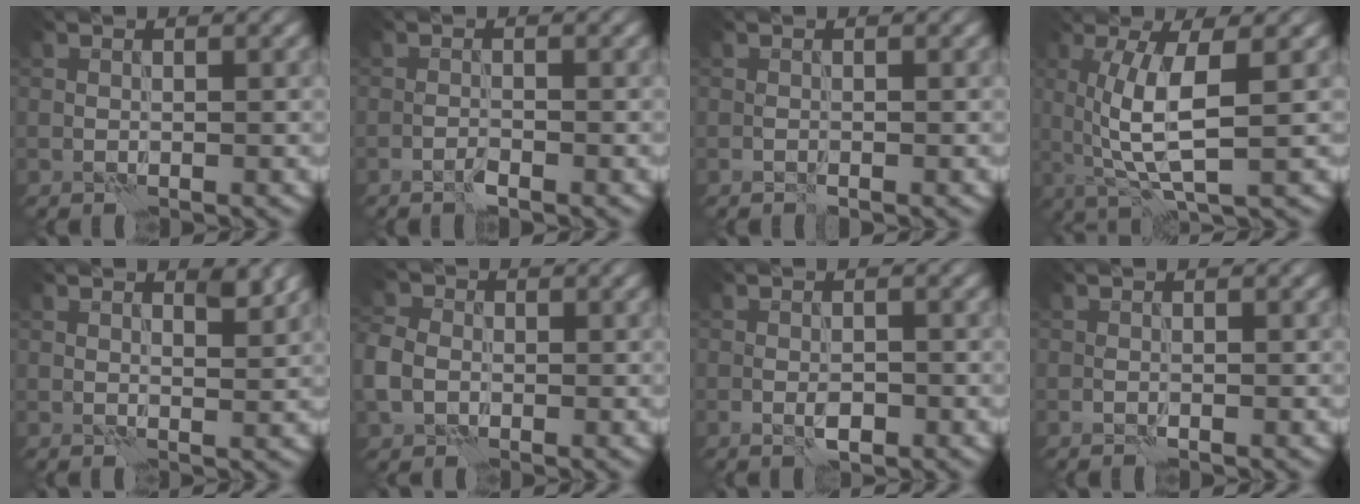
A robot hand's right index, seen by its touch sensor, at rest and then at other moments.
{"total": 0.6, "force": [-0.5, -0.1, 0.3], "torque": [-0.005, 0.003, -0.011]}
{"total": 0.0}
{"total": 5.8, "force": [0.9, 1.3, 5.6], "torque": [-0.104, 0.003, 0.020]}
{"total": 1.6, "force": [1.2, 0.3, 0.9], "torque": [-0.012, -0.001, 0.023]}
{"total": 4.7, "force": [-1.1, 3.7, 2.6], "torque": [-0.071, -0.002, -0.028]}
{"total": 1.5, "force": [-0.5, 0.7, 1.3], "torque": [-0.022, 0.000, -0.009]}
{"total": 0.0}